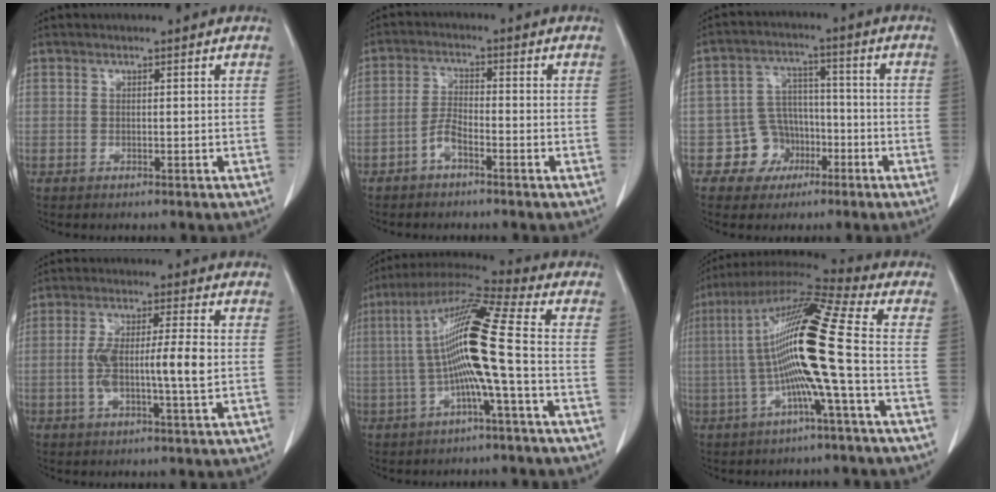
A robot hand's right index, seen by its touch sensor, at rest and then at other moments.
{"total": 3.2, "force": [-2.2, 0.9, 2.3], "torque": [-0.046, 0.008, -0.044]}
{"total": 6.7, "force": [-3.0, 6.0, 0.8], "torque": [-0.001, 0.018, -0.042]}
{"total": 9.2, "force": [-0.6, 1.0, 9.1], "torque": [-0.169, 0.011, -0.013]}
{"total": 13.5, "force": [-1.0, -0.7, 13.5], "torque": [-0.257, 0.023, -0.028]}
{"total": 16.6, "force": [-1.5, -0.7, 16.5], "torque": [-0.312, 0.017, -0.043]}